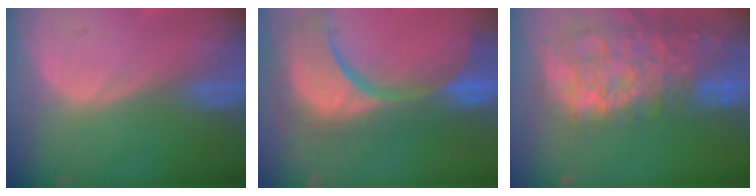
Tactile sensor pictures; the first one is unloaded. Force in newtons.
{"total": 15.5, "press": 12.2, "slide": 9.6}
{"total": 14.8, "press": 12.1, "slide": 8.6}